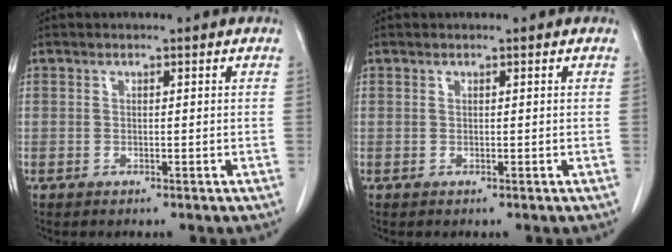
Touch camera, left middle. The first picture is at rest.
{"total": 0.0}